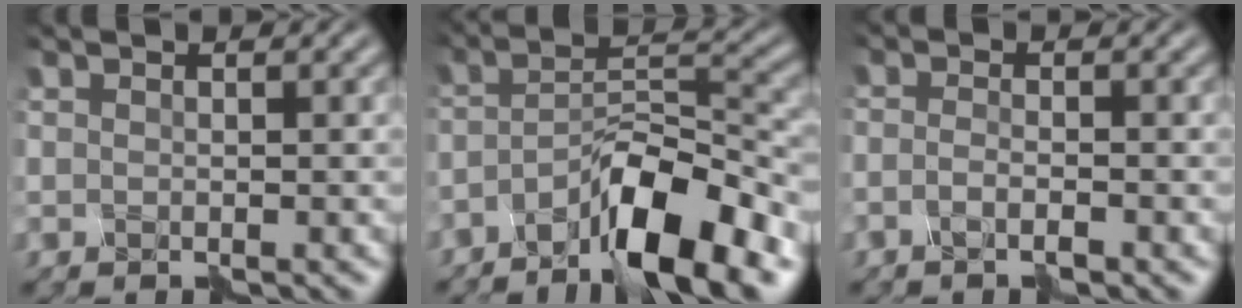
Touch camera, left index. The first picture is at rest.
{"total": 8.5, "force": [-5.7, 1.7, 6.0], "torque": [-0.101, 0.011, -0.103]}
{"total": 1.6, "force": [-1.4, 0.0, 0.7], "torque": [-0.021, -0.003, -0.030]}